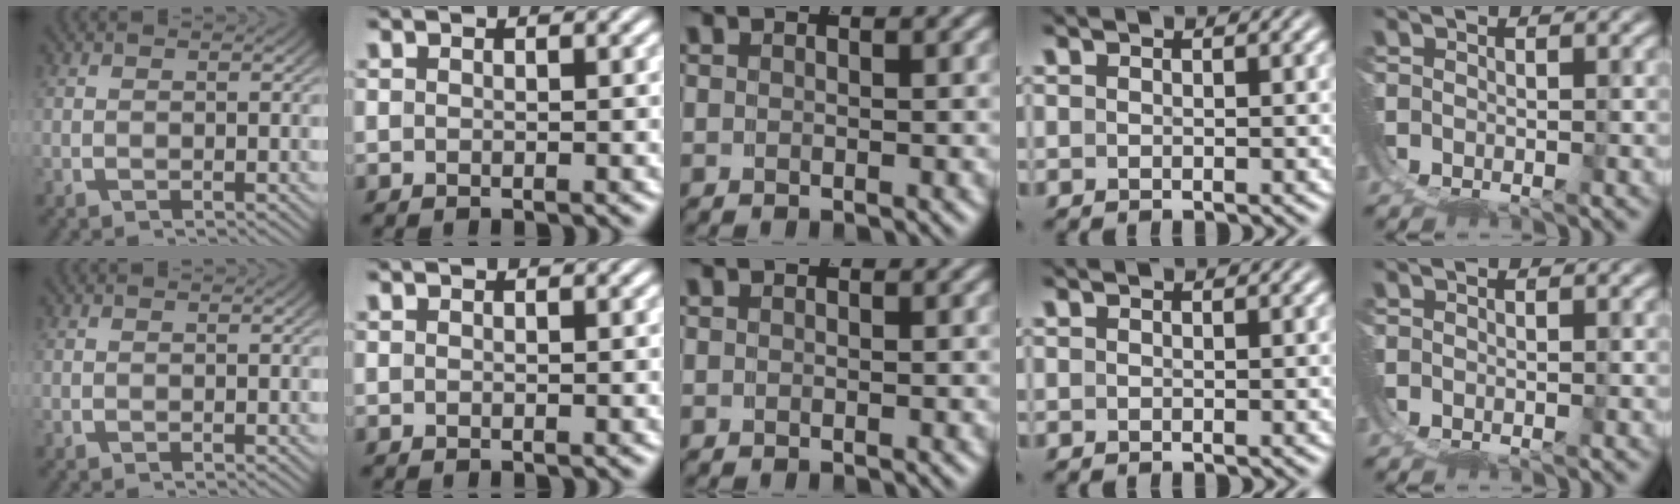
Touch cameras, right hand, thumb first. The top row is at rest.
{}